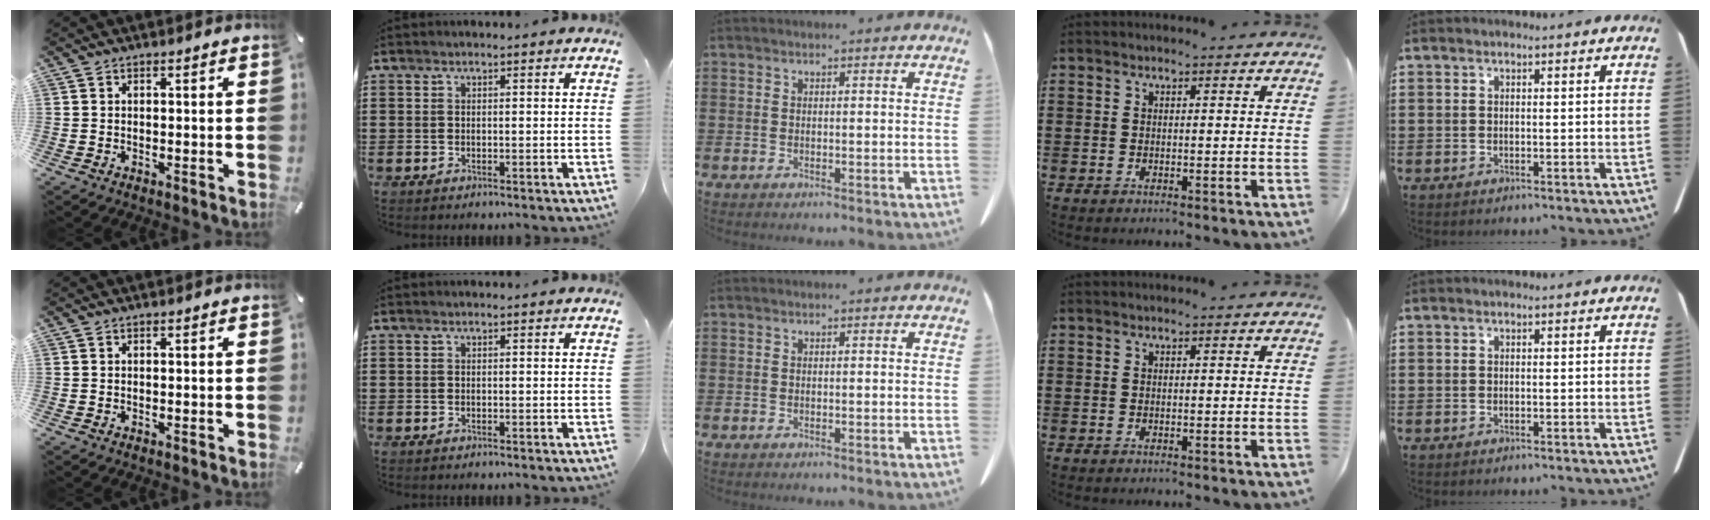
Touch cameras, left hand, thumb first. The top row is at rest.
{}